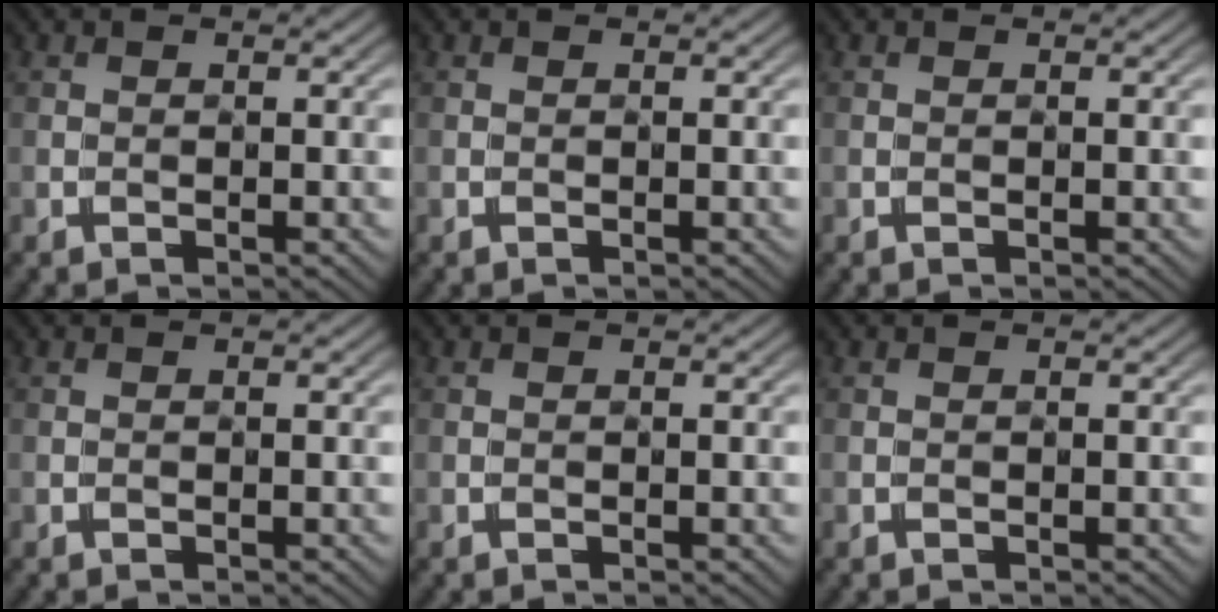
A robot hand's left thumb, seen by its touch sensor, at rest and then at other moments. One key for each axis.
{"total": 0.0}
{"total": 0.0}
{"total": 0.0}
{"total": 0.0}
{"total": 0.0}